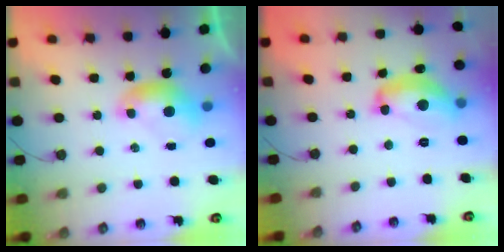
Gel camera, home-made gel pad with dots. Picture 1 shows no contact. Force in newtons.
{"total": 10.5, "press": 10.5, "slide": 1.0}